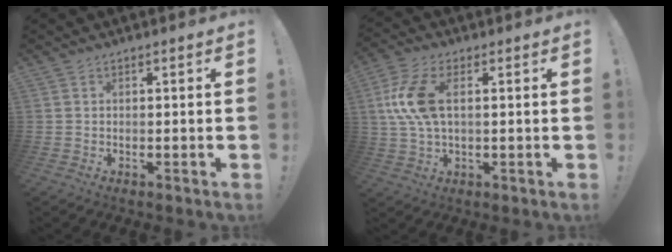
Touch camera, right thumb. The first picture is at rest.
{"total": 11.6, "force": [2.0, 5.8, 9.9], "torque": [-0.200, -0.006, 0.037]}